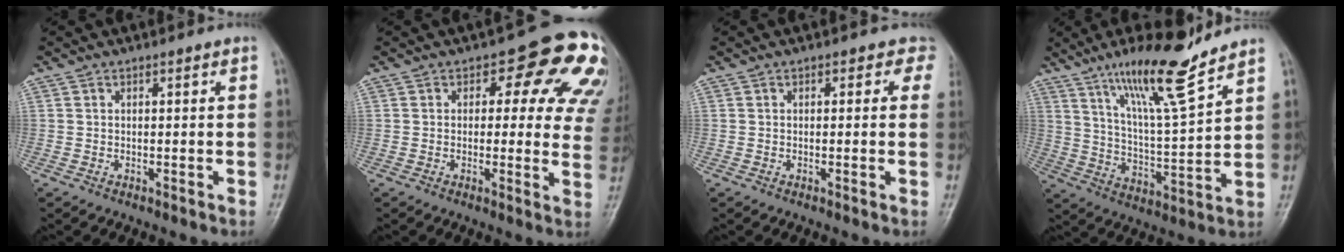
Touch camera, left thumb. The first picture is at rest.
{"total": 15.4, "force": [6.1, 8.4, 11.4], "torque": [-0.068, -0.015, 0.052]}
{"total": 2.4, "force": [1.1, 1.7, 1.3], "torque": [0.019, 0.003, 0.001]}
{"total": 14.6, "force": [10.7, 1.5, 9.8], "torque": [-0.163, -0.069, 0.192]}